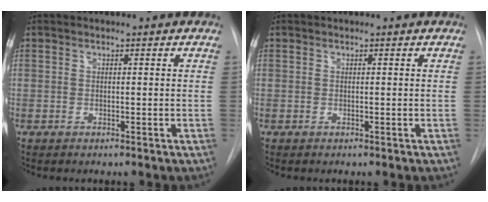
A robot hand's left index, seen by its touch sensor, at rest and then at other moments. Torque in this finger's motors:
{"motor_torque": [-0.02, 0.05, 0.00, 0.00]}